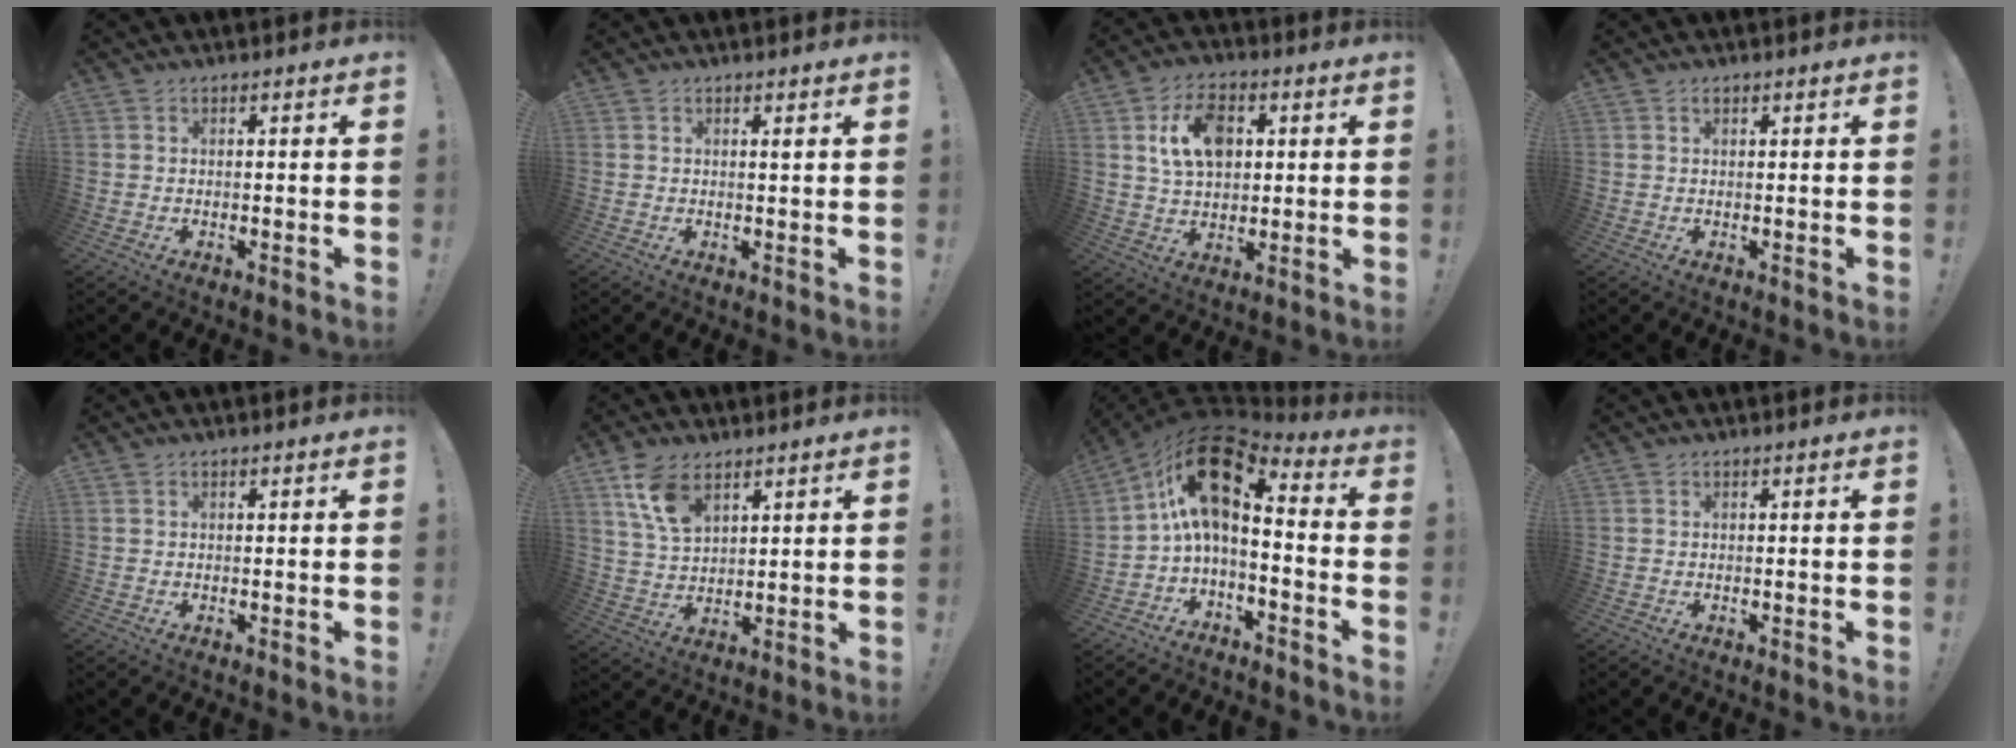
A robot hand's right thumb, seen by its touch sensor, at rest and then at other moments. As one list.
[{"total": 0.6, "force": [0.4, -0.2, 0.4], "torque": [0.006, -0.005, 0.003]}, {"total": 12.1, "force": [3.7, 8.2, 8.0], "torque": [-0.119, 0.004, 0.069]}, {"total": 0.7, "force": [0.4, 0.3, 0.4], "torque": [-0.003, -0.002, 0.007]}, {"total": 0.0}, {"total": 10.0, "force": [6.0, 5.3, 5.9], "torque": [-0.113, -0.023, 0.114]}, {"total": 14.6, "force": [3.5, 6.7, 12.5], "torque": [-0.222, -0.019, 0.064]}, {"total": 0.0}]